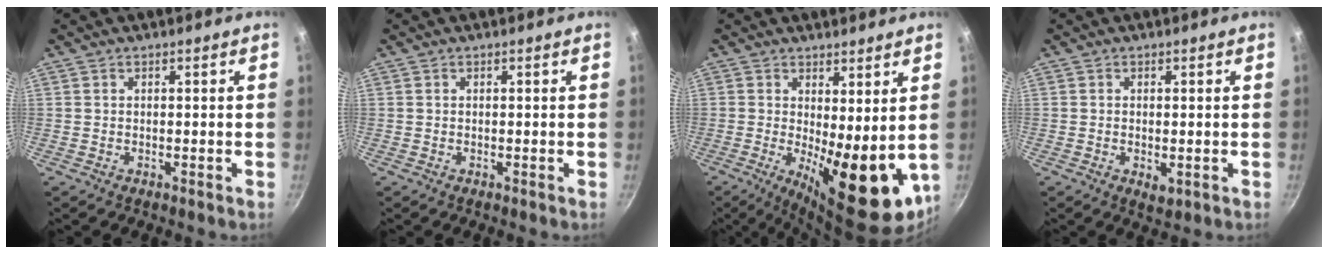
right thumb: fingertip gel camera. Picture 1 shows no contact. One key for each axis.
{"total": 0.0}
{"total": 14.4, "fx": 0.2, "fy": 5.4, "fz": 13.3, "tx": -0.158, "ty": -0.025, "tz": 0.018}
{"total": 2.4, "fx": -0.4, "fy": 1.3, "fz": 1.9, "tx": -0.031, "ty": -0.008, "tz": -0.003}